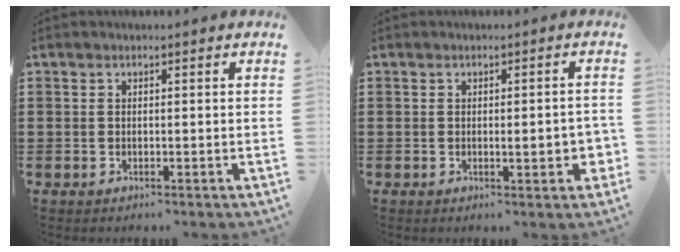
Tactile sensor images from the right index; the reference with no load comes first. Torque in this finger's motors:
{"motor_torque": [1.01, 0.06, 0.18, 0.07]}